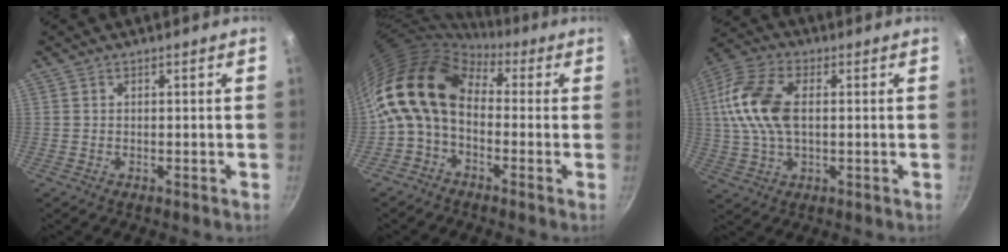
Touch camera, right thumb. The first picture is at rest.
{"total": 14.0, "force": [0.1, 9.6, 10.1], "torque": [-0.175, 0.031, -0.023]}
{"total": 14.0, "force": [1.7, 7.9, 11.4], "torque": [-0.224, 0.017, 0.019]}